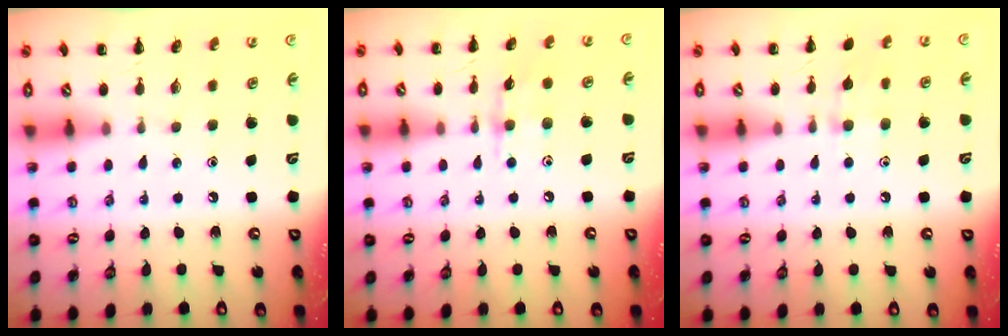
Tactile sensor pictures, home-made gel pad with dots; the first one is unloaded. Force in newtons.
{"total": 6.6, "press": 6.6, "slide": 0.6}
{"total": 8.0, "press": 7.6, "slide": 2.7}